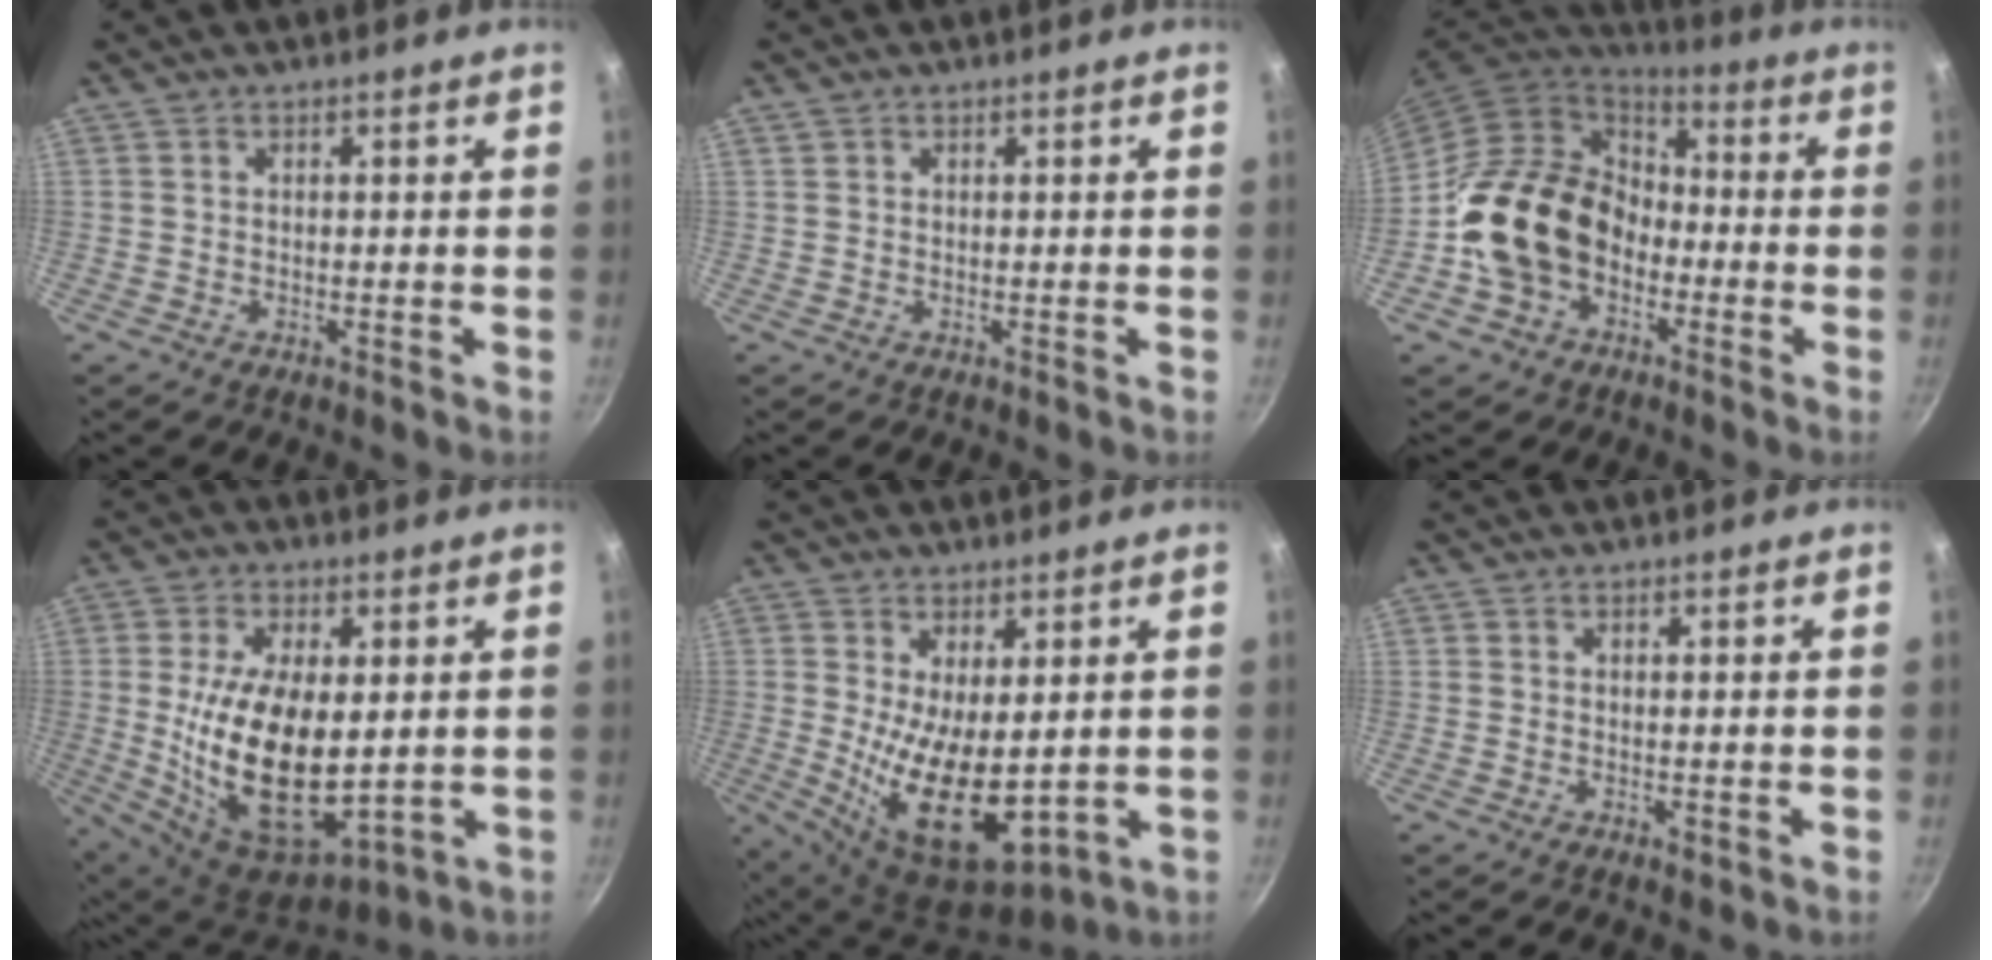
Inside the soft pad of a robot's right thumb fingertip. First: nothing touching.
{"total": 0.7, "force": [0.4, 0.6, 0.2], "torque": [-0.001, 0.003, 0.004]}
{"total": 18.3, "force": [-4.4, 14.2, 10.7], "torque": [-0.163, 0.057, -0.087]}
{"total": 20.3, "force": [0.2, 10.2, 17.5], "torque": [-0.307, -0.020, 0.021]}
{"total": 14.4, "force": [0.5, 7.0, 12.5], "torque": [-0.200, -0.039, 0.031]}
{"total": 1.0, "force": [-0.1, 0.4, 0.9], "torque": [-0.013, -0.004, -0.001]}